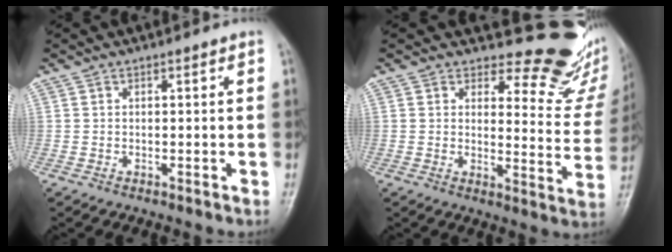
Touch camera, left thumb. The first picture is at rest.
{"total": 14.4, "force": [13.2, 5.2, 2.0], "torque": [0.025, -0.138, 0.133]}